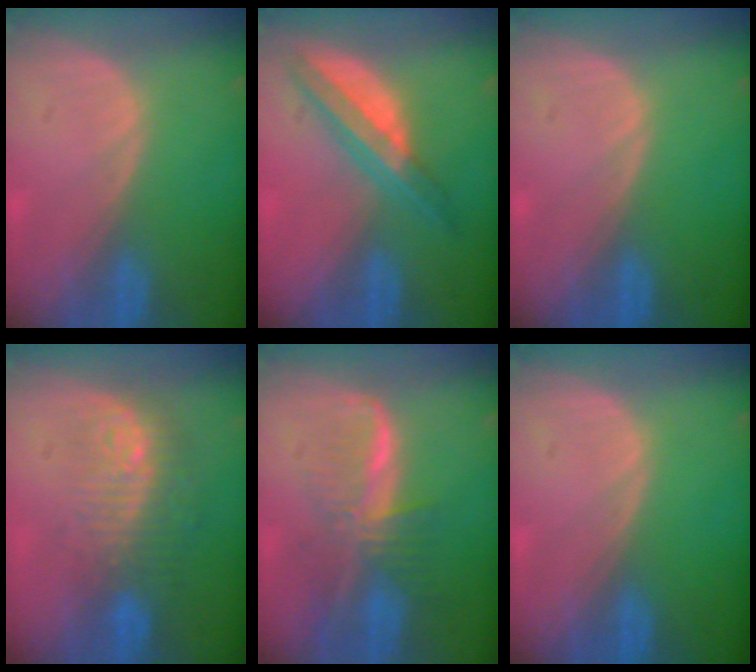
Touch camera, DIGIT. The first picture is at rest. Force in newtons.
{"total": 6.6, "press": 5.8, "slide": 3.1}
{"total": 0.0}
{"total": 9.3, "press": 8.3, "slide": 4.2}
{"total": 8.1, "press": 6.9, "slide": 4.2}
{"total": 0.0}